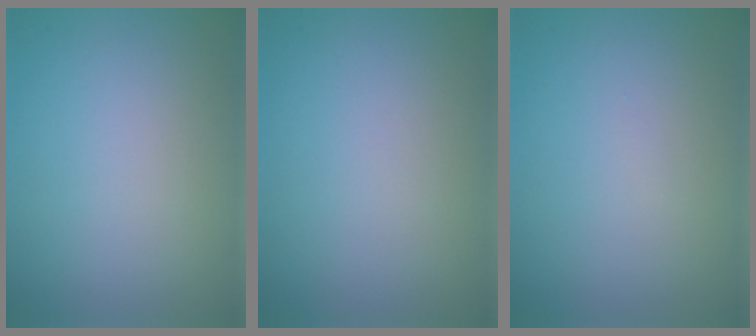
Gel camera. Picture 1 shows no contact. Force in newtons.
{"total": 0.0}
{"total": 0.0}